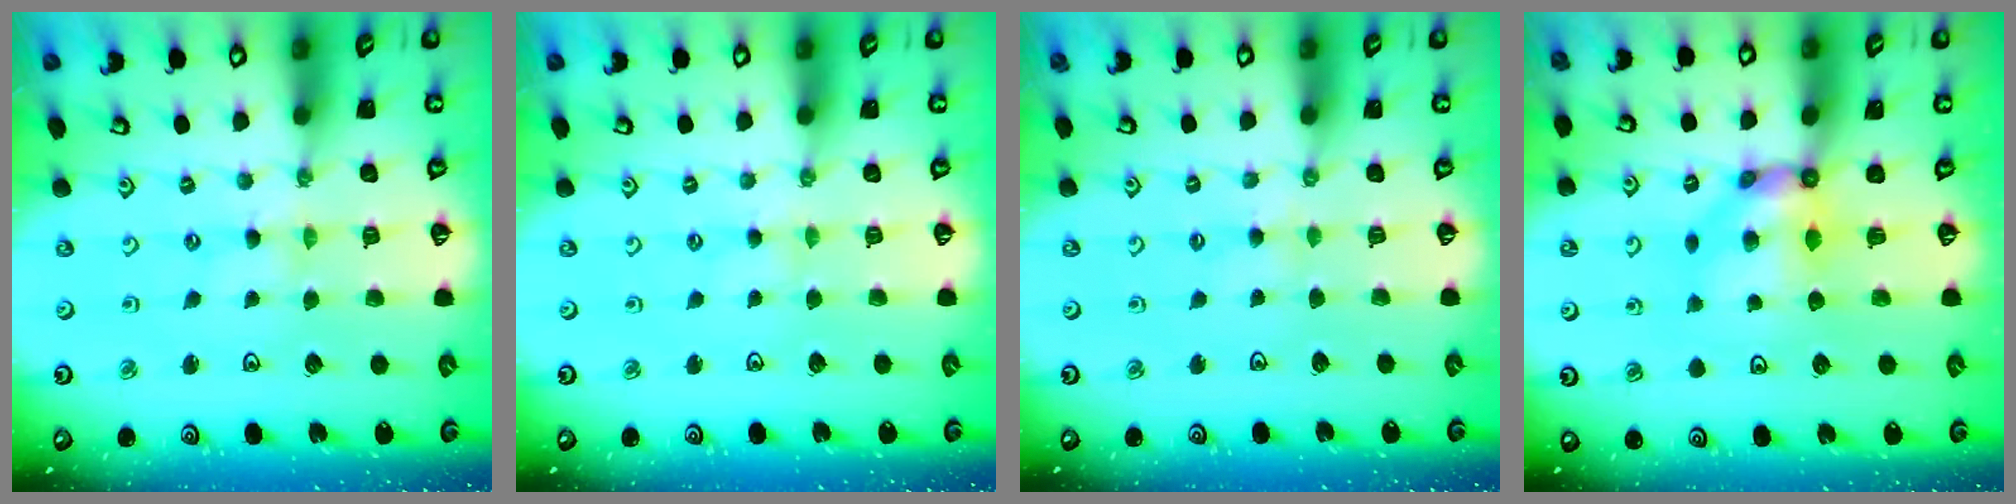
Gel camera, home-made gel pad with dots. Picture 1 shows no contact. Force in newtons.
{"total": 1.4, "press": 1.3, "slide": 0.4}
{"total": 1.9, "press": 1.8, "slide": 0.4}
{"total": 7.3, "press": 7.3, "slide": 0.4}